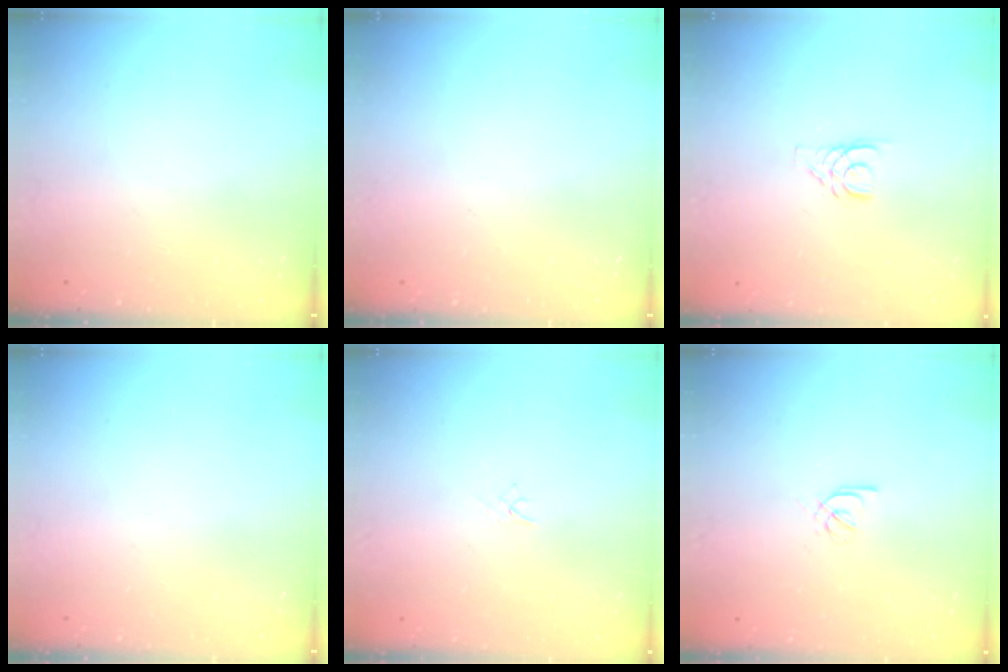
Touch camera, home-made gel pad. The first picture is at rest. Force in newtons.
{"total": 0.0}
{"total": 3.4, "press": 3.4, "slide": 0.3}
{"total": 0.0}
{"total": 2.0, "press": 2.0, "slide": 0.3}
{"total": 2.2, "press": 2.1, "slide": 0.6}